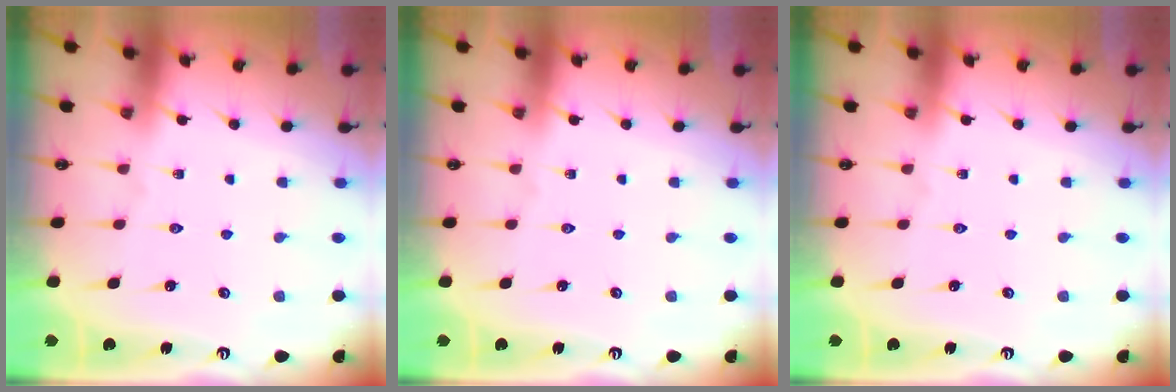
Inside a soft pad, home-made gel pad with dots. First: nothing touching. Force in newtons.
{"total": 0.0}
{"total": 0.0}